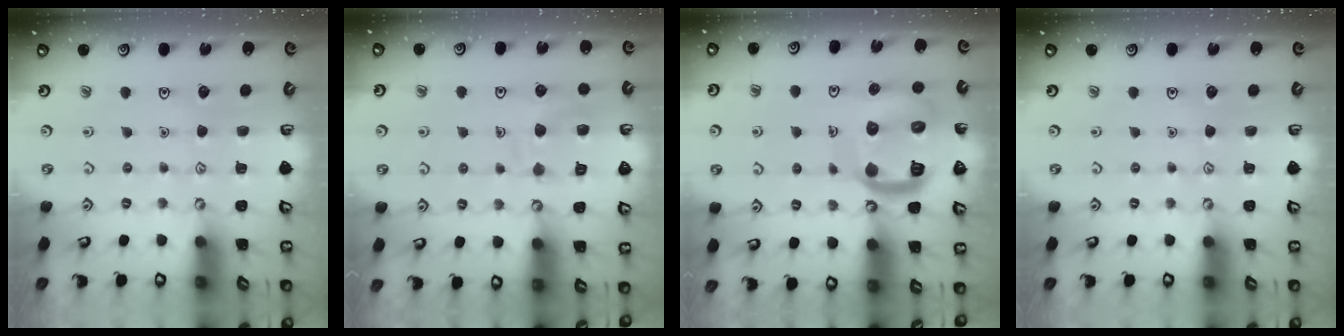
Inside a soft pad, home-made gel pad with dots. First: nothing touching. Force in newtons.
{"total": 10.7, "press": 10.7, "slide": 0.9}
{"total": 19.0, "press": 18.9, "slide": 2.2}
{"total": 0.0}